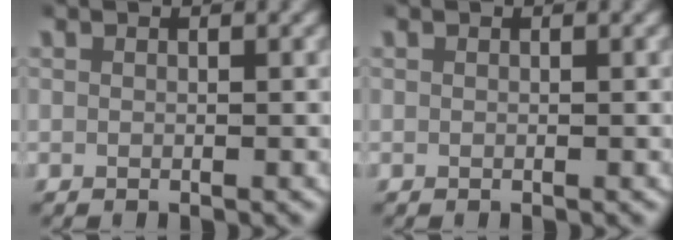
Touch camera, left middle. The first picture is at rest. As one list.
[{"total": 0.0}]